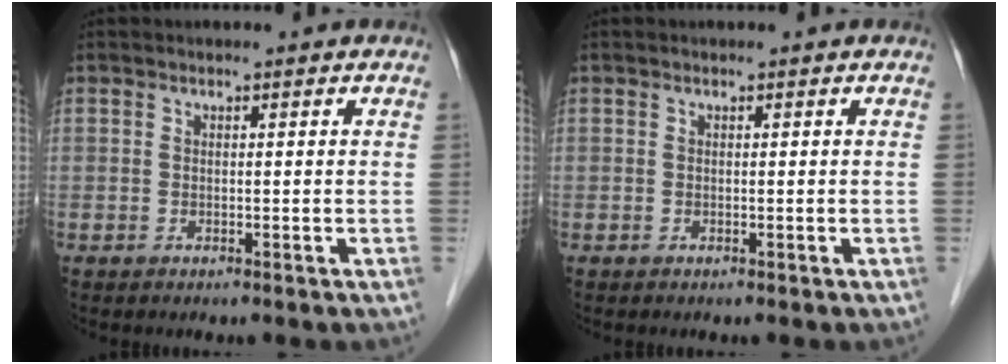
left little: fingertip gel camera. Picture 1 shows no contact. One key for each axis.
{"total": 0.0}